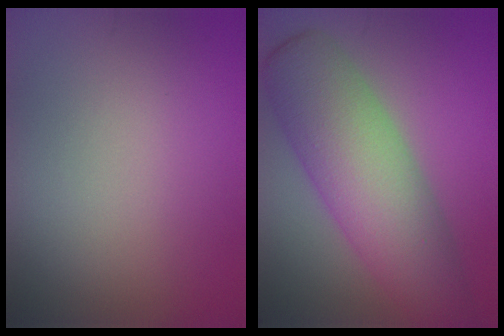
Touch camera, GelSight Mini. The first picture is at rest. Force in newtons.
{"total": 9.8, "press": 9.8, "slide": 0.1}